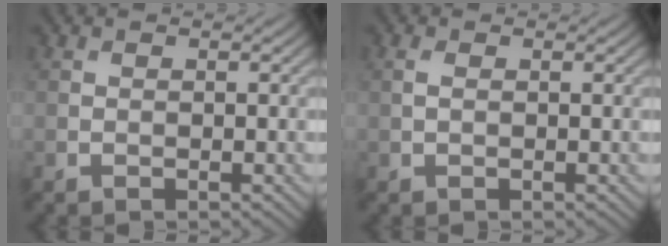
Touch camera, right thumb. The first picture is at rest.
{"total": 1.1, "force": [0.2, 0.6, 0.8], "torque": [-0.025, 0.004, 0.003]}